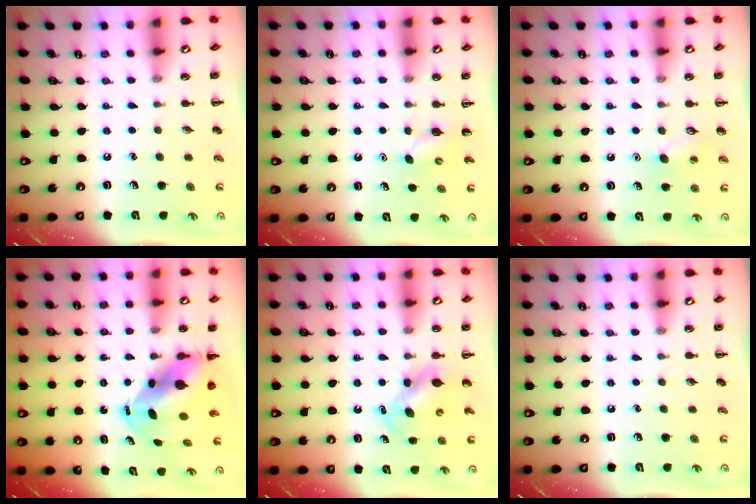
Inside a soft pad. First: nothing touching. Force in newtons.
{"total": 2.3, "press": 2.2, "slide": 0.7}
{"total": 7.2, "press": 7.1, "slide": 1.6}
{"total": 7.5, "press": 7.3, "slide": 1.7}
{"total": 6.1, "press": 6.0, "slide": 0.7}
{"total": 0.0}